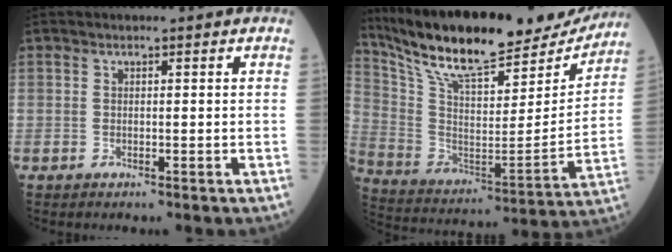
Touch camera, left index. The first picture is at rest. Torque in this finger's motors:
{"motor_torque": [0.55, -0.74, 0.73, 0.18]}